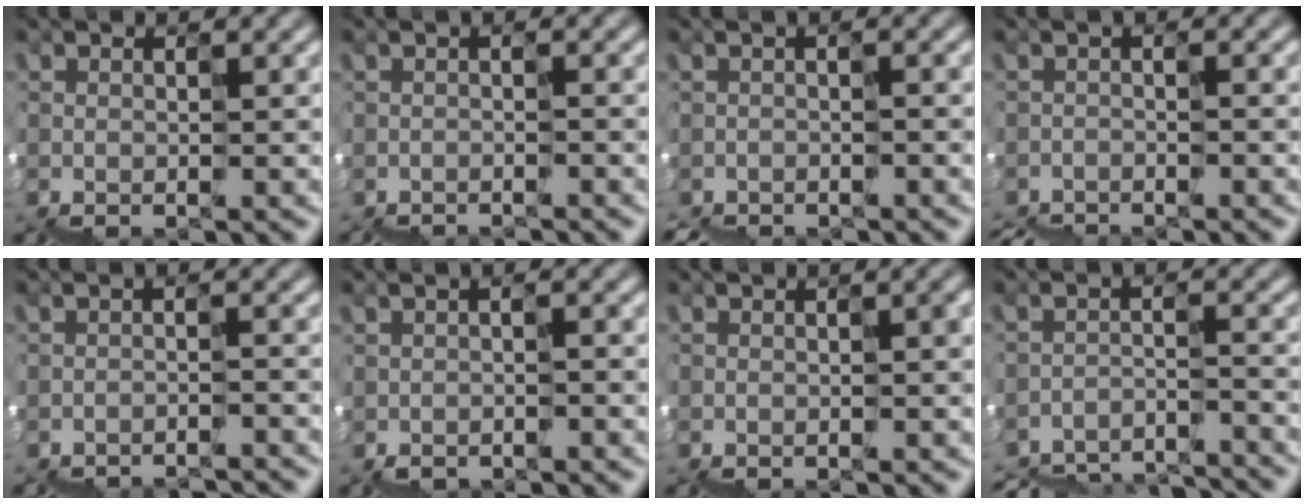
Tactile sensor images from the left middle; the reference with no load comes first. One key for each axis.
{"total": 1.8, "fx": -1.8, "fy": -0.1, "fz": 0.0, "tx": 0.009, "ty": 0.000, "tz": -0.022}
{"total": 2.4, "fx": -2.4, "fy": 0.2, "fz": 0.0, "tx": 0.003, "ty": 0.010, "tz": -0.027}
{"total": 3.5, "fx": -3.4, "fy": 0.2, "fz": 0.7, "tx": -0.008, "ty": 0.000, "tz": -0.050}
{"total": 4.3, "fx": -4.3, "fy": 0.5, "fz": 0.5, "tx": 0.002, "ty": 0.009, "tz": -0.049}
{"total": 0.7, "fx": -0.7, "fy": -0.1, "fz": 0.0, "tx": 0.001, "ty": 0.000, "tz": -0.011}
{"total": 2.6, "fx": 0.1, "fy": 1.2, "fz": 2.3, "tx": -0.012, "ty": 0.008, "tz": 0.002}
{"total": 9.1, "fx": -8.9, "fy": 1.4, "fz": 0.9, "tx": -0.016, "ty": 0.006, "tz": -0.114}